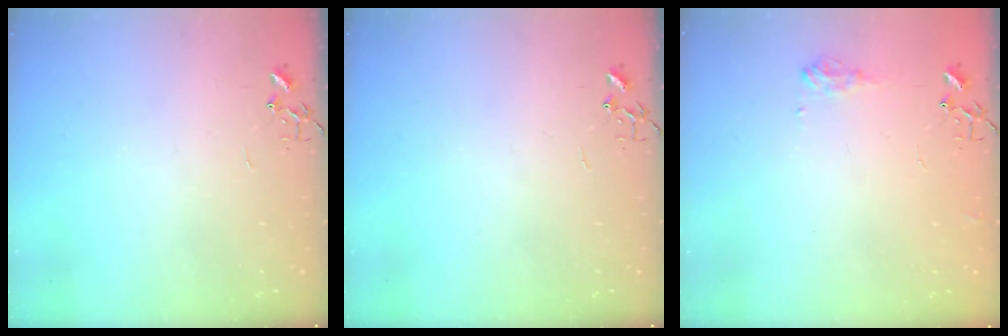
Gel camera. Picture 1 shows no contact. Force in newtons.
{"total": 0.0}
{"total": 7.7, "press": 7.6, "slide": 1.0}